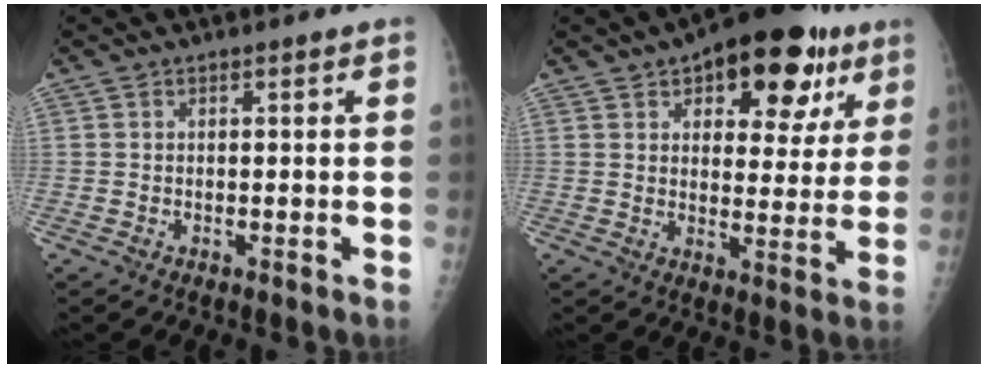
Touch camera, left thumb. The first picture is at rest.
{"total": 18.4, "force": [9.5, 9.3, 12.8], "torque": [-0.119, -0.016, 0.128]}